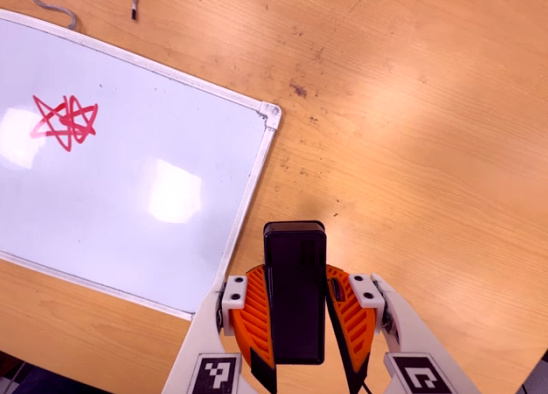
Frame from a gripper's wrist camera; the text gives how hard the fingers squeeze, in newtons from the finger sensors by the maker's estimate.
{"total": 9.0, "left": 7.3, "right": 10.7}